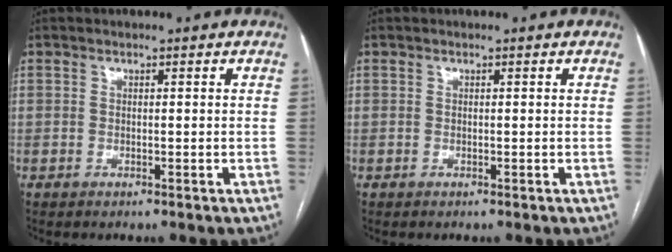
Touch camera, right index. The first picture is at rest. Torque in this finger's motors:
{"motor_torque": [0.00, 0.00, 0.00, 0.00]}